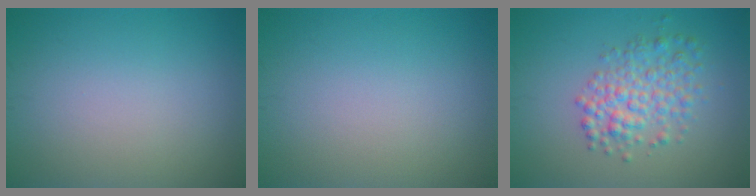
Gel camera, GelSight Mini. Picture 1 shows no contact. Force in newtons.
{"total": 0.0}
{"total": 3.9, "press": 3.9, "slide": 0.2}